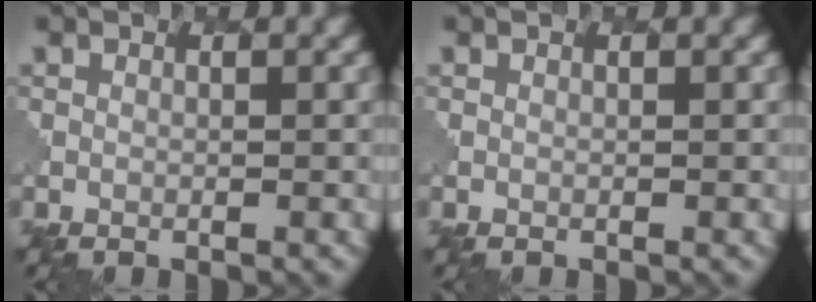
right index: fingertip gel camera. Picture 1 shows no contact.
{"total": 0.0}